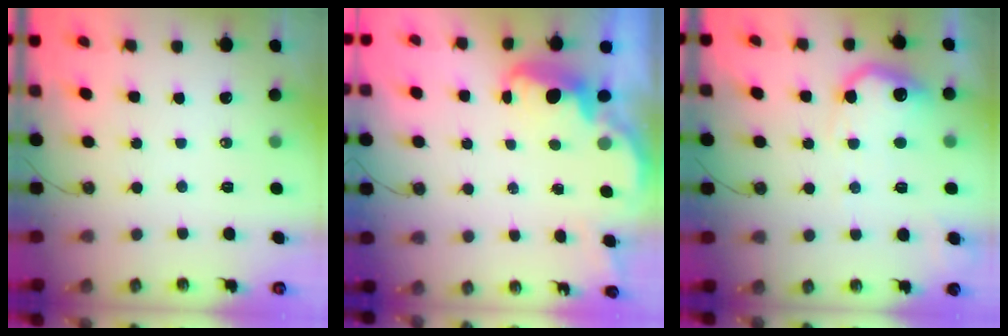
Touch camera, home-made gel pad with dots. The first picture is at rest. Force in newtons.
{"total": 2.7, "press": 2.6, "slide": 0.6}
{"total": 13.3, "press": 13.2, "slide": 0.6}